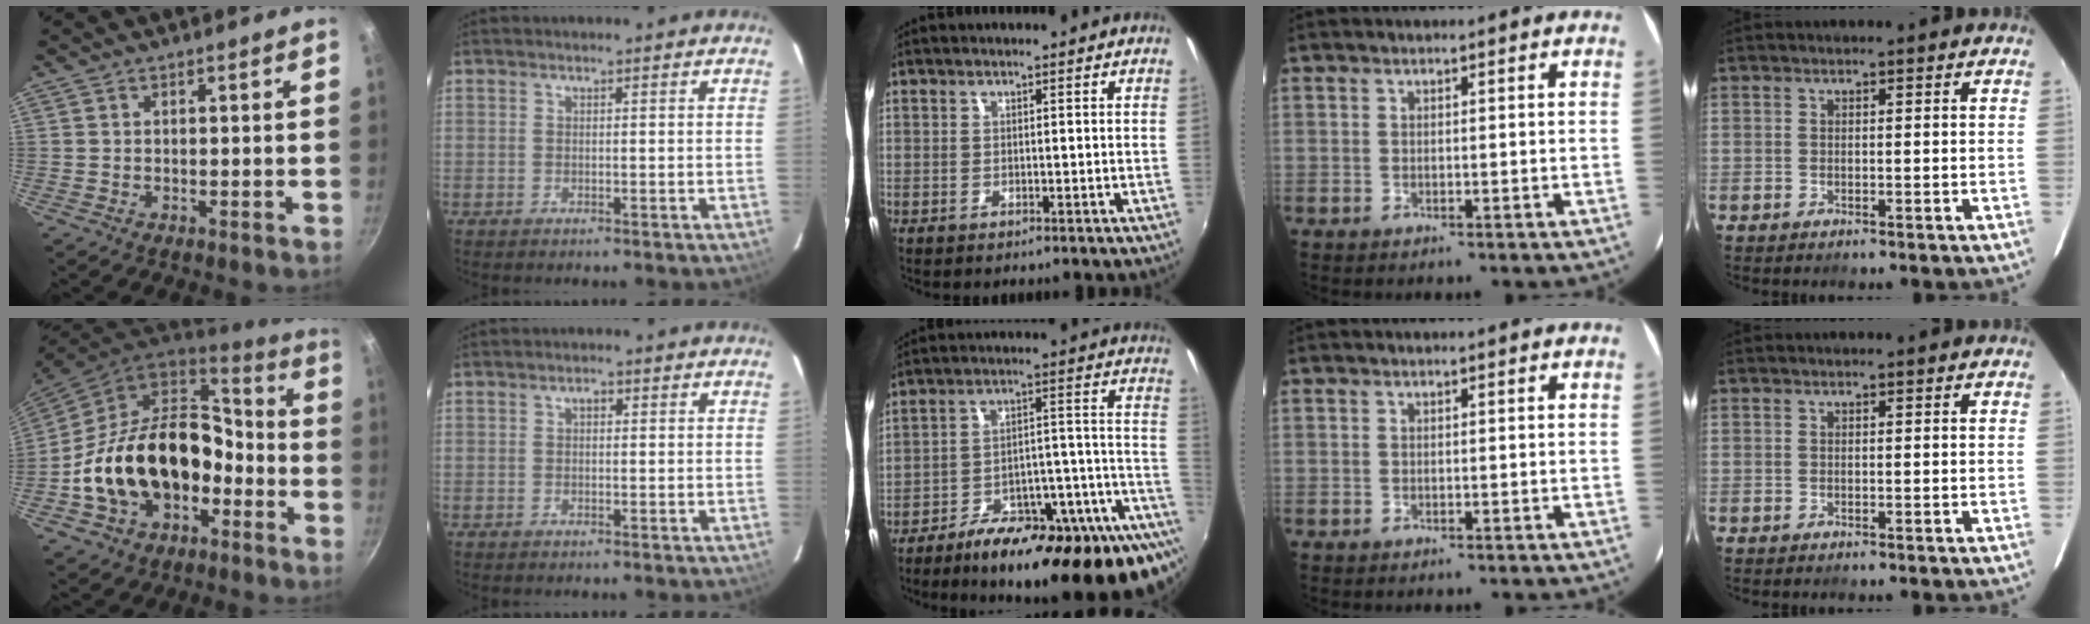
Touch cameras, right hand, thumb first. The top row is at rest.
{"thumb": {"total": 22.5, "force": [-5.6, 15.3, 15.6], "torque": [-0.242, 0.072, -0.087]}, "index": {"total": 1.0, "force": [0.1, 0.8, 0.7], "torque": [-0.010, 0.007, 0.000]}, "middle": {"total": 25.2, "force": [-17.0, 5.2, 17.8], "torque": [-0.212, -0.027, -0.243]}}